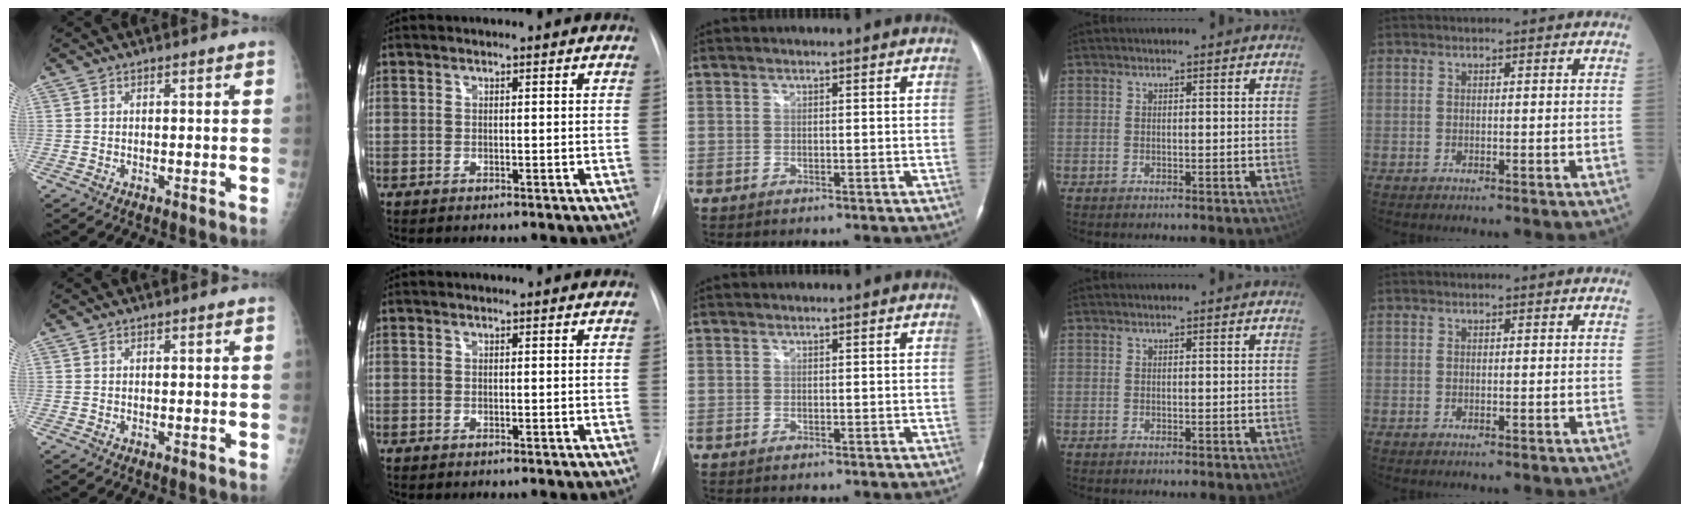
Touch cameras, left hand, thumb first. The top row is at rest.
{}